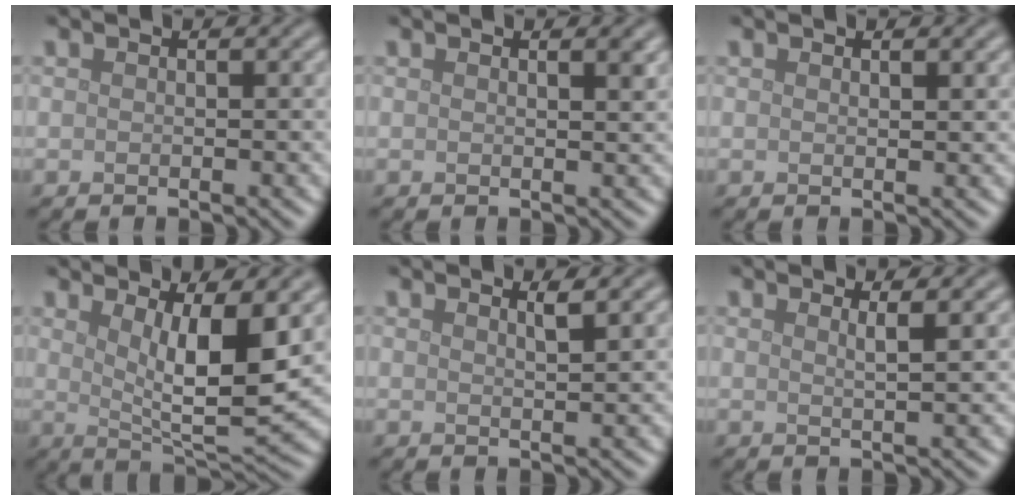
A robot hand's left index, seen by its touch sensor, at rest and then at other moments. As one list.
[{"total": 1.1, "force": [0.7, 0.3, 0.8], "torque": [-0.005, 0.003, 0.008]}, {"total": 0.8, "force": [0.6, 0.2, 0.5], "torque": [-0.006, 0.000, 0.011]}, {"total": 7.2, "force": [2.1, 1.8, 6.6], "torque": [-0.110, -0.020, 0.041]}, {"total": 1.3, "force": [0.9, 0.3, 0.9], "torque": [-0.005, 0.002, 0.011]}, {"total": 1.5, "force": [0.8, 0.4, 1.2], "torque": [-0.009, 0.002, 0.007]}]